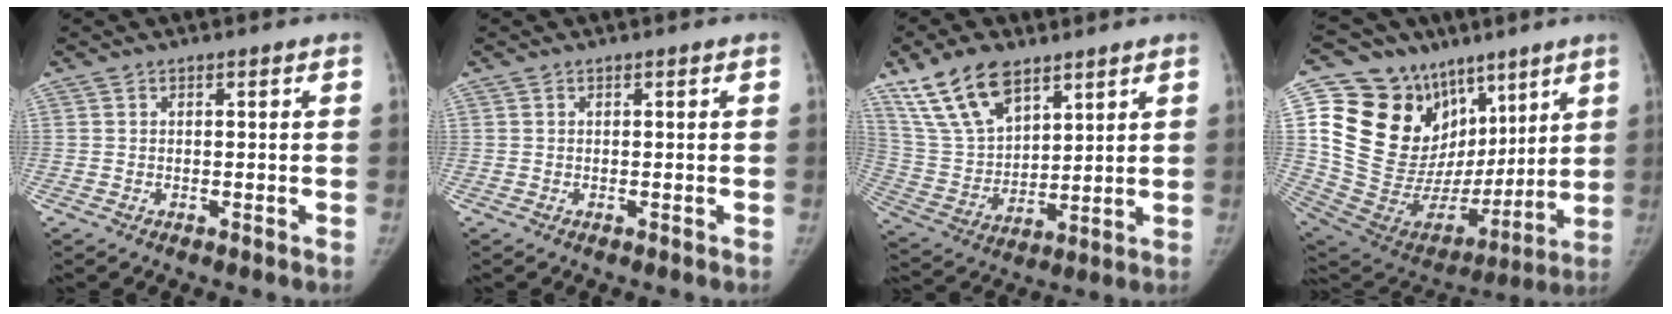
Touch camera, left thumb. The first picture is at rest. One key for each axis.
{"total": 0.0}
{"total": 15.1, "fx": 9.8, "fy": 7.8, "fz": 8.4, "tx": -0.135, "ty": -0.035, "tz": 0.203}
{"total": 28.2, "fx": 11.0, "fy": 19.6, "fz": 17.1, "tx": -0.254, "ty": -0.002, "tz": 0.211}